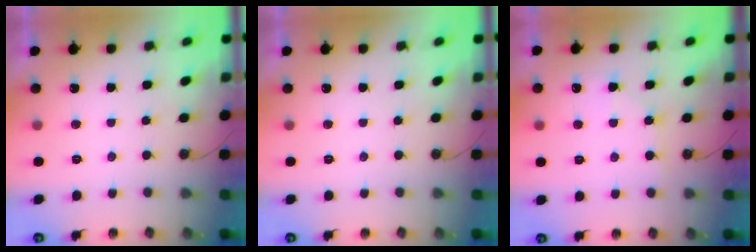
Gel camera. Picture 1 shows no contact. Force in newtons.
{"total": 0.0}
{"total": 6.0, "press": 6.0, "slide": 0.8}